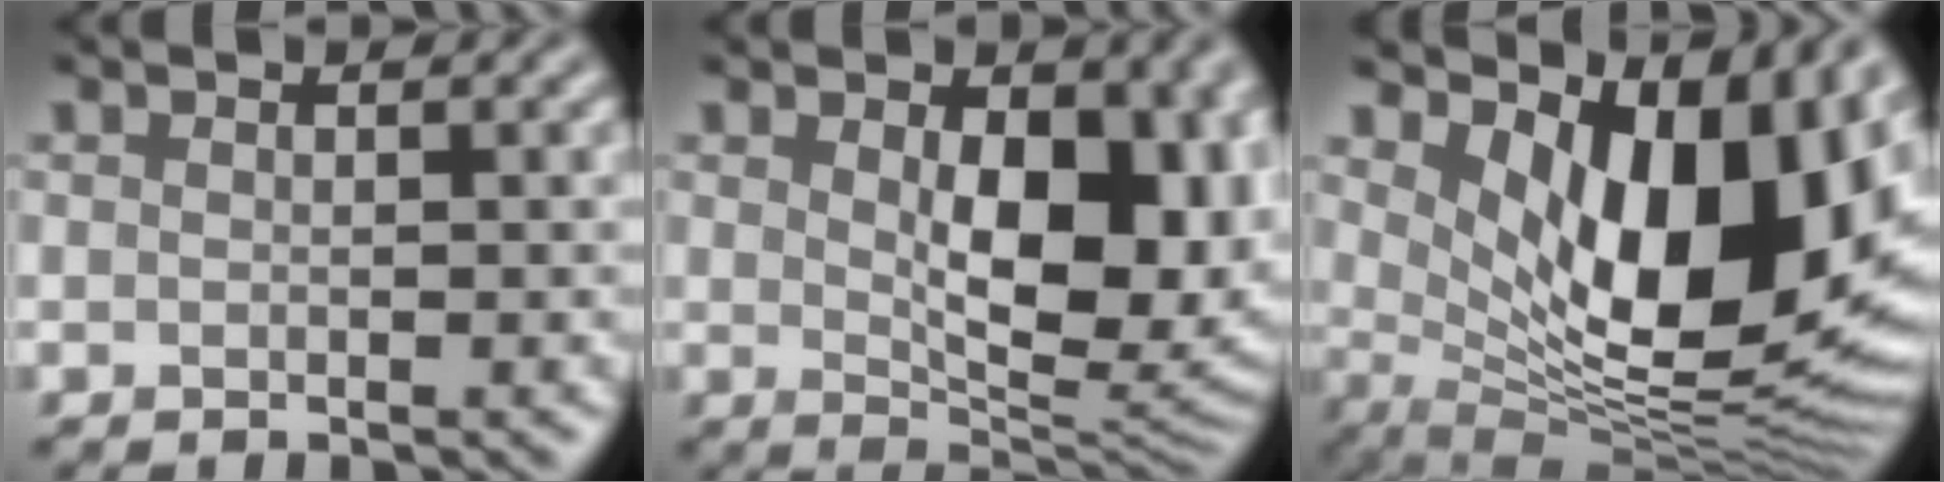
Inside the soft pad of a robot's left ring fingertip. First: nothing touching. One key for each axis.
{"total": 10.2, "fx": 1.3, "fy": 5.5, "fz": 8.5, "tx": -0.114, "ty": -0.010, "tz": 0.028}
{"total": 13.5, "fx": 3.2, "fy": 6.5, "fz": 11.4, "tx": -0.161, "ty": -0.024, "tz": 0.067}